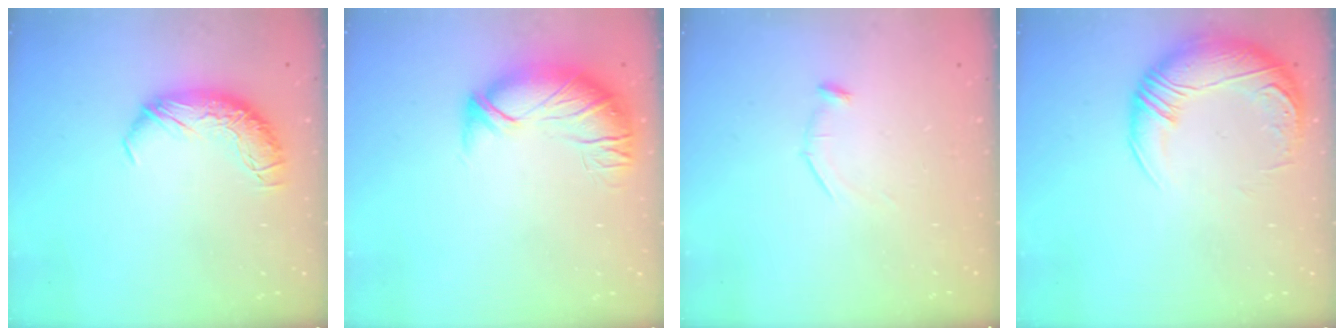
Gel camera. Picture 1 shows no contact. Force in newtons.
{"total": 2.7, "press": 1.2, "slide": 2.4}
{"total": 7.4, "press": 7.4, "slide": 0.8}
{"total": 3.0, "press": 0.1, "slide": 3.0}